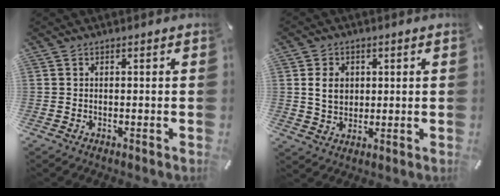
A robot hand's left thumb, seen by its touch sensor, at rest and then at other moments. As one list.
[{"total": 6.3, "force": [1.1, 5.5, 3.0], "torque": [-0.061, 0.003, 0.017]}]